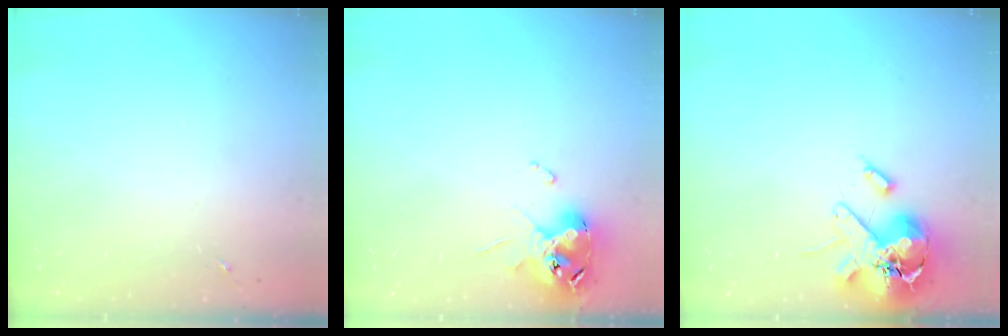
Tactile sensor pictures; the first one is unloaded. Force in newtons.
{"total": 12.6, "press": 12.5, "slide": 1.7}
{"total": 16.0, "press": 15.8, "slide": 2.6}